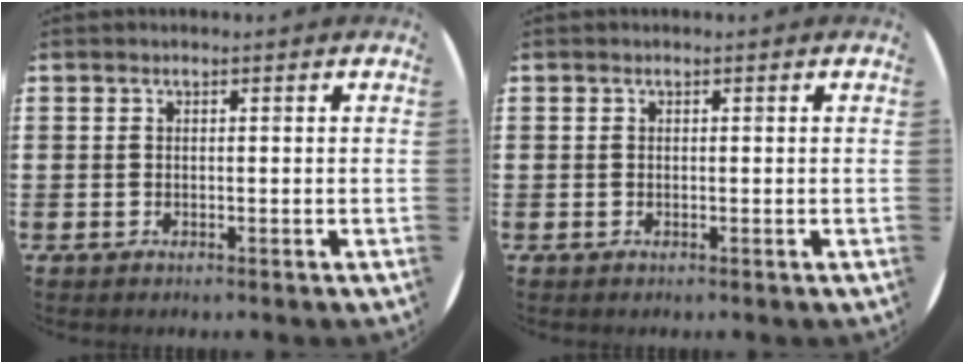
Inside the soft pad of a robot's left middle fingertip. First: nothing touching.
{"total": 0.0}